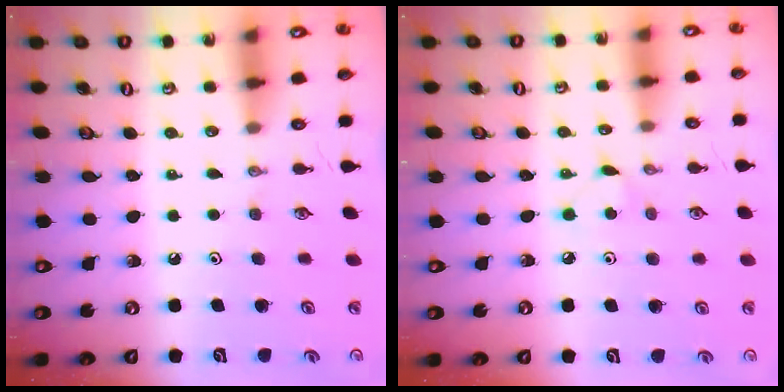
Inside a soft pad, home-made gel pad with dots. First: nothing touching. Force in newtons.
{"total": 2.8, "press": 2.8, "slide": 0.4}